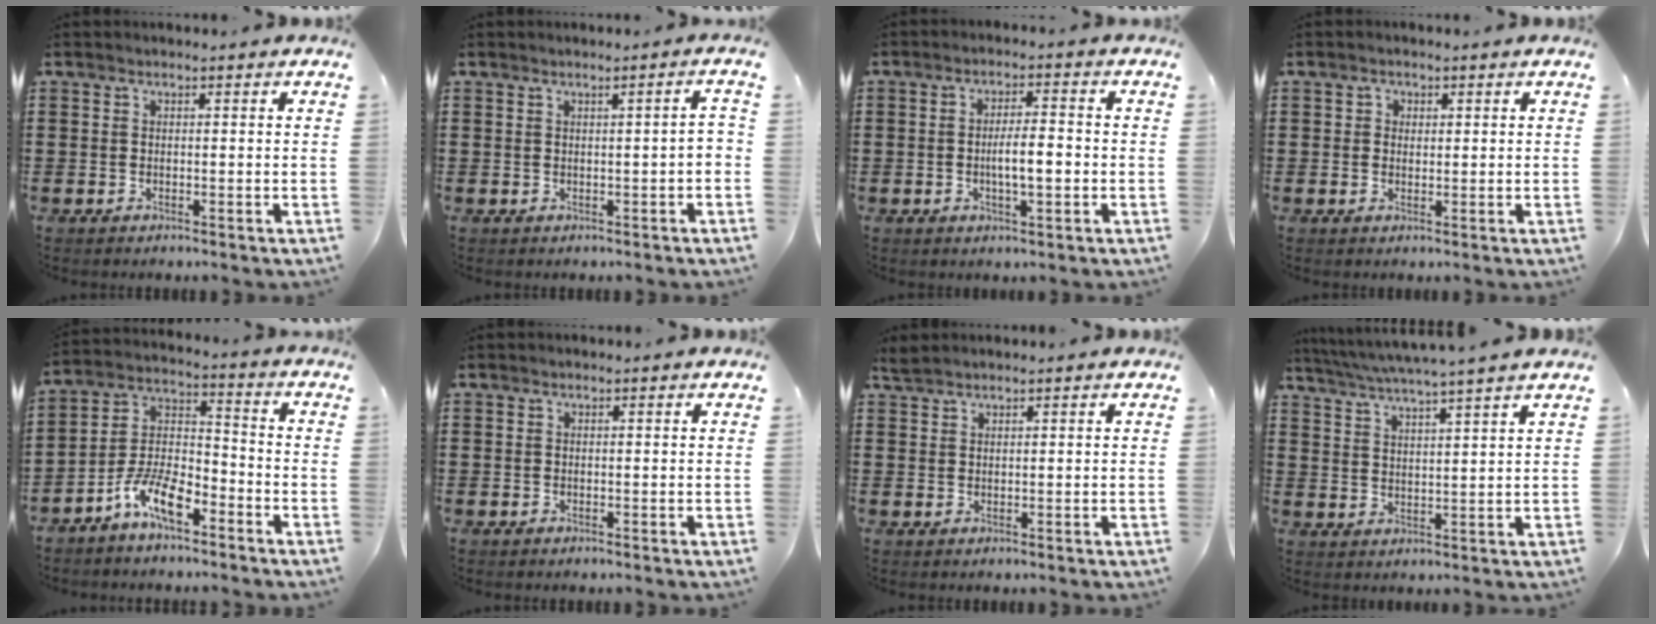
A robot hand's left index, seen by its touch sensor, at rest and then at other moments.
{"total": 1.8, "force": [-0.1, -0.2, 1.8], "torque": [-0.028, -0.004, -0.002]}
{"total": 4.9, "force": [-0.9, 1.3, 4.6], "torque": [-0.074, 0.001, -0.021]}
{"total": 1.1, "force": [0.2, 1.1, 0.4], "torque": [-0.010, 0.006, 0.004]}
{"total": 9.3, "force": [-6.7, 3.1, 5.7], "torque": [-0.131, 0.004, -0.131]}
{"total": 0.0}
{"total": 1.6, "force": [1.4, 0.3, 0.6], "torque": [-0.015, 0.002, 0.028]}
{"total": 3.8, "force": [3.4, -0.8, 1.5], "torque": [-0.043, -0.023, 0.056]}